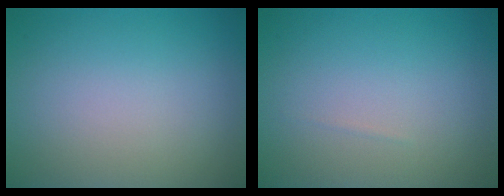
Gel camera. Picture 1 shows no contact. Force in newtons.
{"total": 0.0}